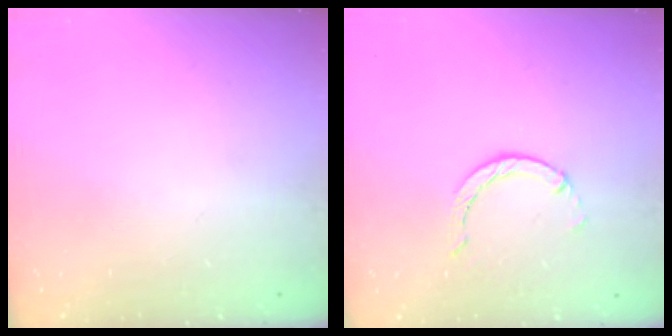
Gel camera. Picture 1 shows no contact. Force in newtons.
{"total": 1.2, "press": 1.2, "slide": 0.2}